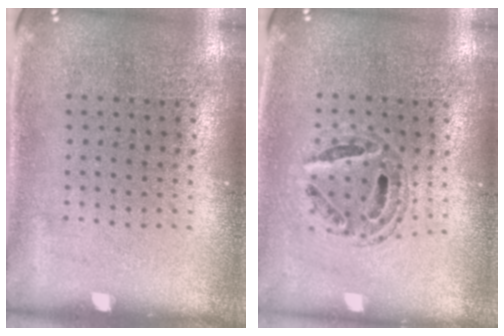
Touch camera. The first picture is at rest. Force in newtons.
{"total": 0.6, "press": 0.6, "slide": 0.2}